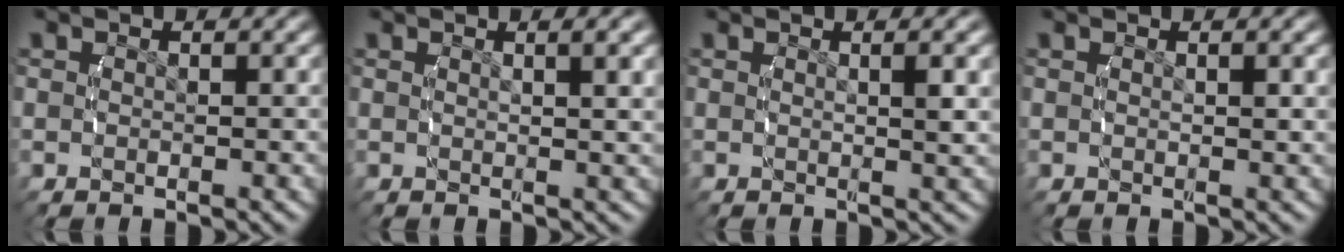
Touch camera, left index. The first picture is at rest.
{"total": 1.8, "force": [1.0, -0.5, 1.5], "torque": [-0.017, 0.002, 0.020]}
{"total": 1.8, "force": [0.7, -0.5, 1.6], "torque": [-0.020, 0.001, 0.014]}
{"total": 0.6, "force": [0.2, -0.2, 0.6], "torque": [-0.008, -0.002, 0.008]}